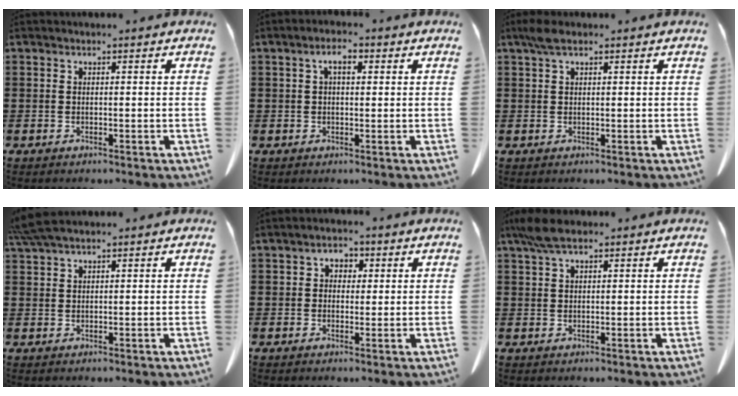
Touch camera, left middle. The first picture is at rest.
{"total": 3.0, "force": [0.8, 1.3, 2.6], "torque": [-0.055, 0.008, 0.013]}
{"total": 2.3, "force": [1.4, 0.9, 1.6], "torque": [-0.037, 0.003, 0.026]}
{"total": 3.8, "force": [3.1, 0.5, 2.1], "torque": [-0.050, 0.000, 0.060]}
{"total": 2.2, "force": [0.5, 1.8, 1.2], "torque": [-0.023, 0.005, 0.006]}
{"total": 4.3, "force": [2.9, 1.4, 2.9], "torque": [-0.065, 0.004, 0.055]}